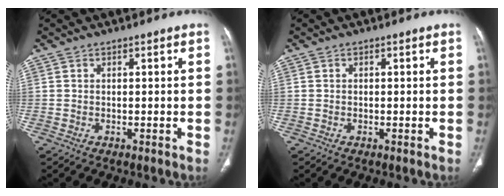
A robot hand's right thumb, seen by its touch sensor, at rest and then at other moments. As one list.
[{"total": 0.0}]